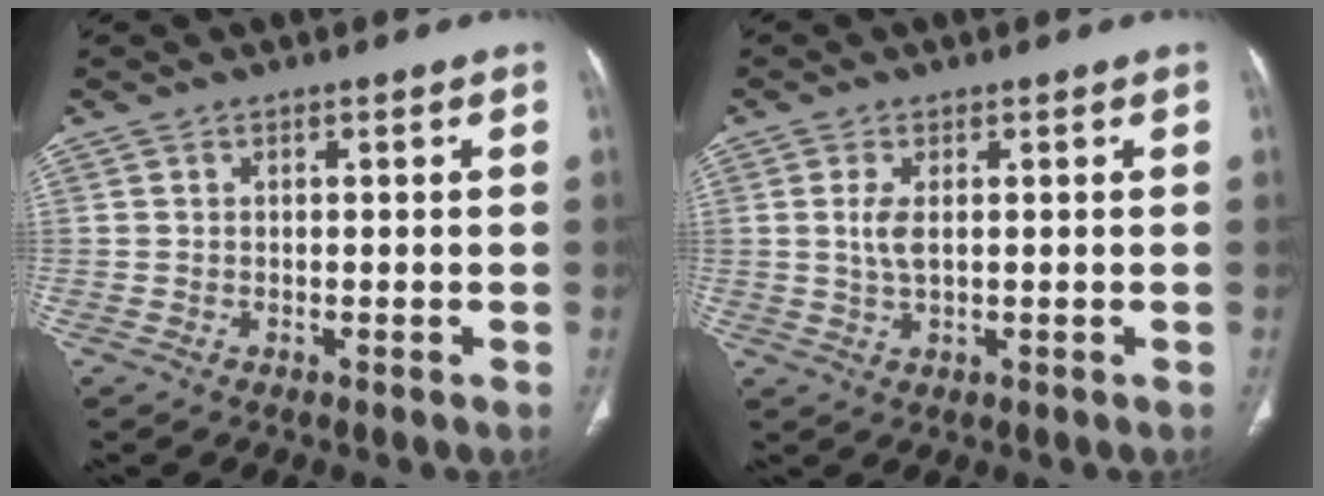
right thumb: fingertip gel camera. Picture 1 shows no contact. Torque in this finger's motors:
{"motor_torque": [-0.49, 0.49, 0.13, 0.64, 0.02]}